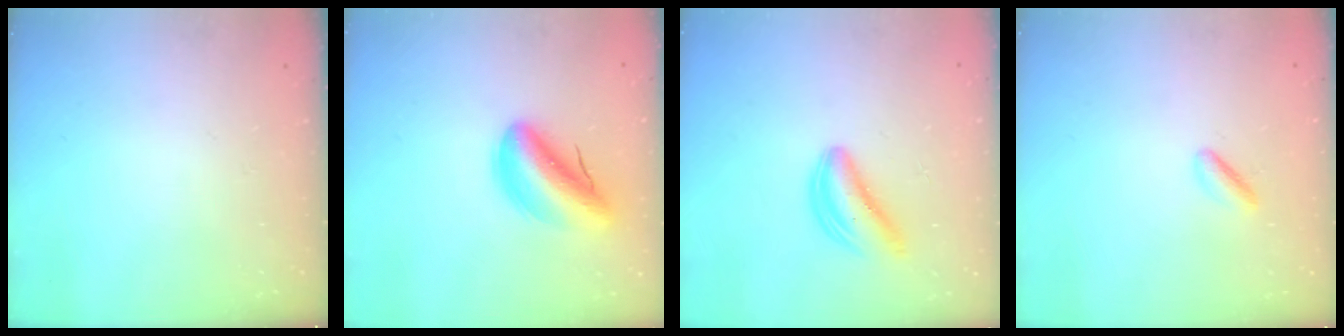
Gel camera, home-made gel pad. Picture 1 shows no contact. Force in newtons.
{"total": 9.4, "press": 8.9, "slide": 3.0}
{"total": 5.8, "press": 5.7, "slide": 1.0}
{"total": 3.0, "press": 2.9, "slide": 0.8}